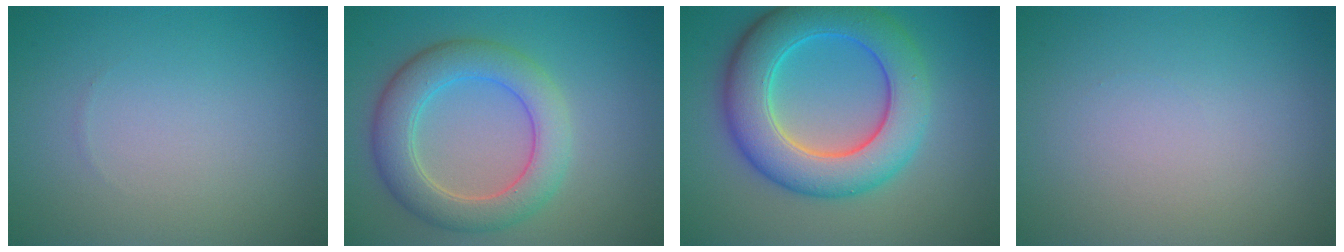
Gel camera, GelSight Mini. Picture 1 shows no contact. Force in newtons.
{"total": 5.9, "press": 5.9, "slide": 0.3}
{"total": 8.9, "press": 8.9, "slide": 0.3}
{"total": 0.0}